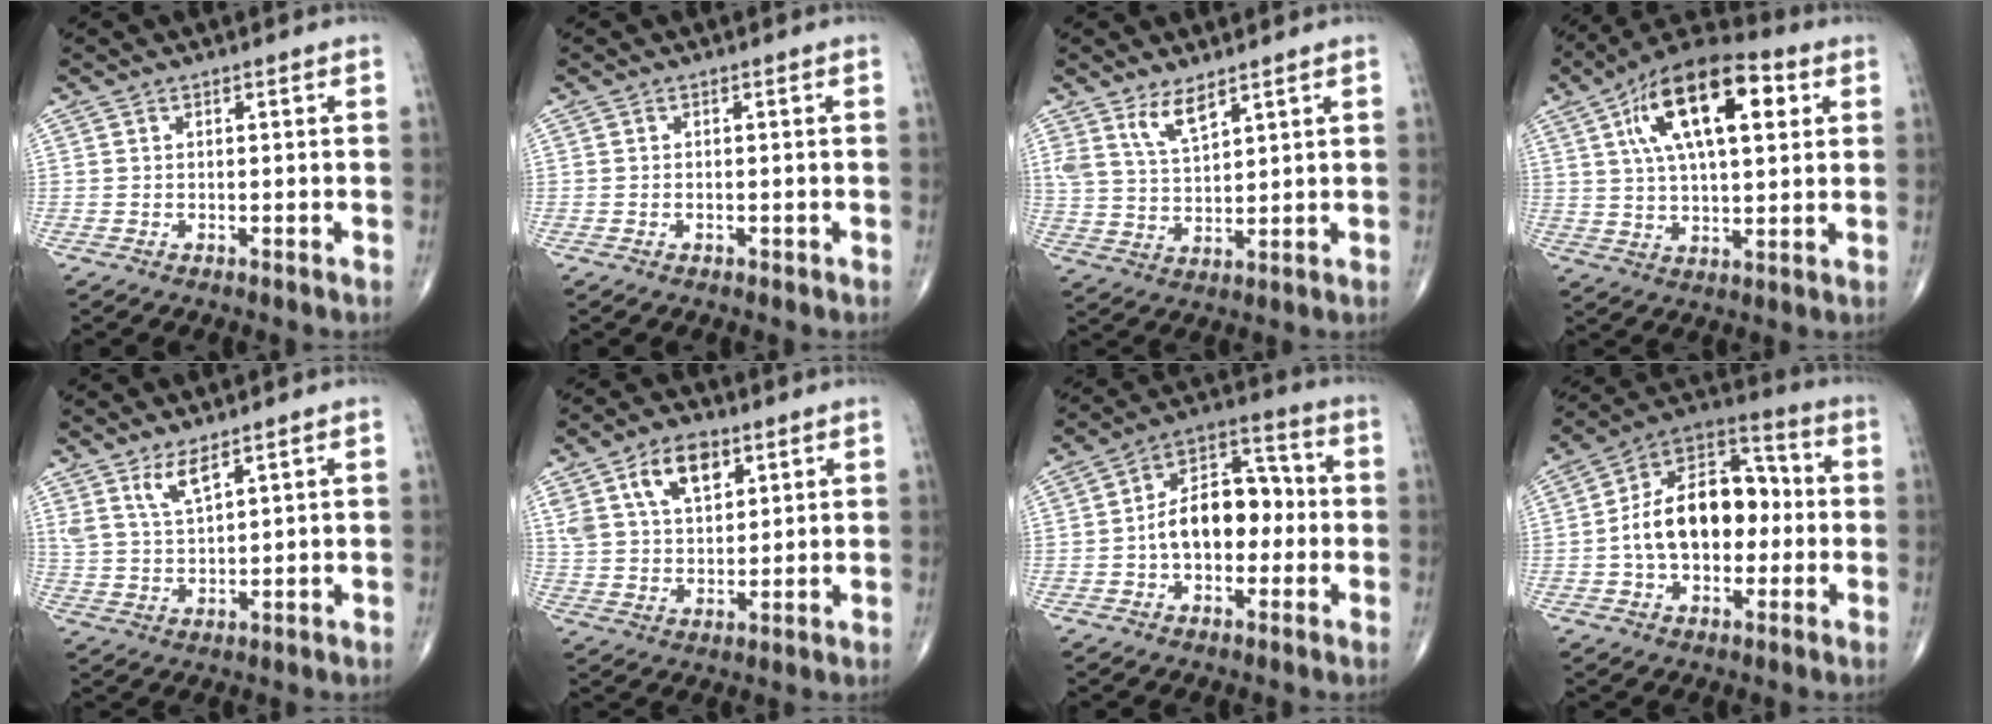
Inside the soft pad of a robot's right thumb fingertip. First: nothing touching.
{"total": 0.6, "force": [-0.2, 0.4, 0.4], "torque": [-0.008, 0.002, -0.002]}
{"total": 5.9, "force": [4.1, 2.0, 3.7], "torque": [-0.066, -0.030, 0.085]}
{"total": 19.7, "force": [6.6, 8.7, 16.4], "torque": [-0.260, 0.006, 0.103]}
{"total": 5.1, "force": [3.4, 1.2, 3.5], "torque": [-0.072, -0.026, 0.074]}
{"total": 11.0, "force": [5.3, 6.4, 7.2], "torque": [-0.113, -0.014, 0.103]}
{"total": 13.5, "force": [-1.2, 8.6, 10.3], "torque": [-0.140, 0.046, -0.028]}
{"total": 18.1, "force": [-0.8, 11.6, 13.8], "torque": [-0.199, 0.042, -0.020]}